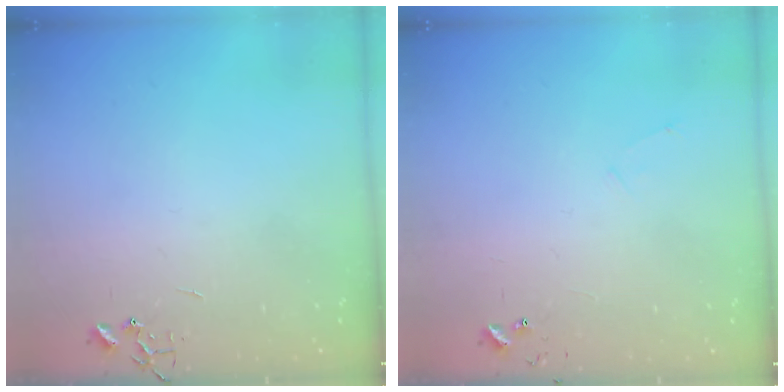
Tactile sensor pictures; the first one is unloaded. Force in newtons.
{"total": 4.8, "press": 4.8, "slide": 0.5}